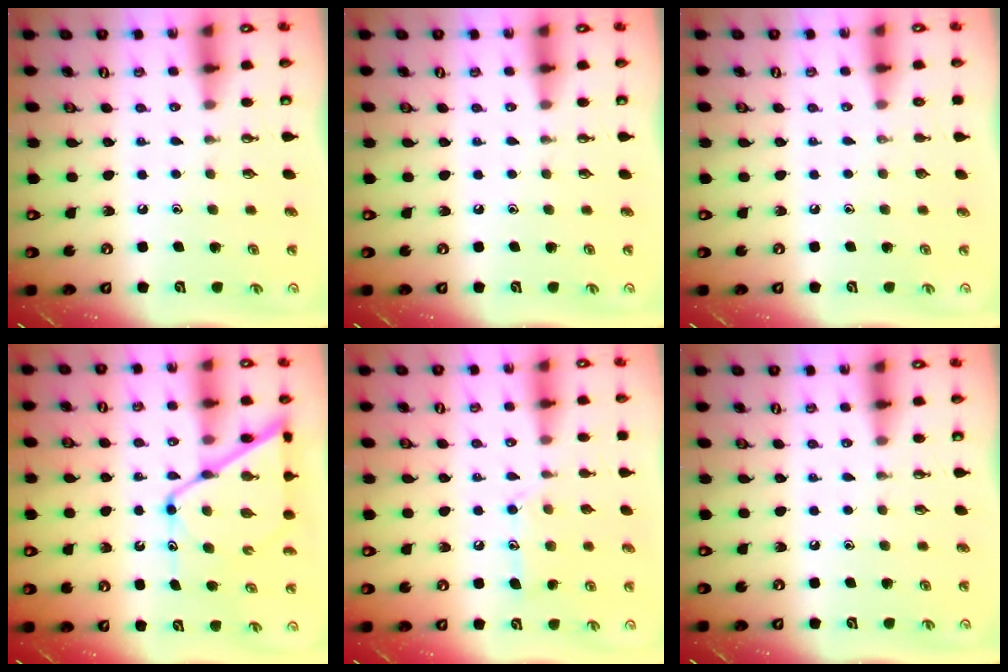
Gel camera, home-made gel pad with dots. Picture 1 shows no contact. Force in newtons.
{"total": 0.0}
{"total": 0.0}
{"total": 14.0, "press": 13.9, "slide": 1.2}
{"total": 11.2, "press": 11.2, "slide": 0.8}
{"total": 0.0}